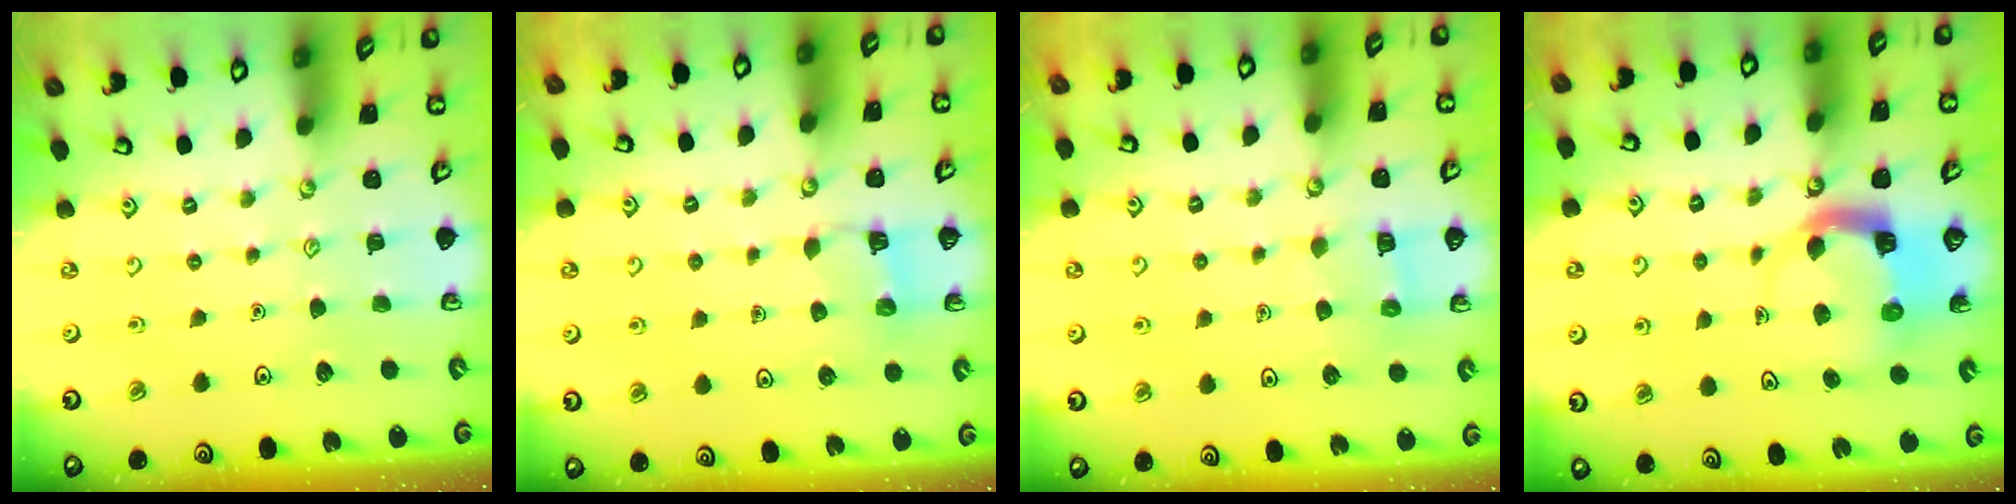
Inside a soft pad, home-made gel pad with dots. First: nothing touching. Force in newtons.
{"total": 3.9, "press": 3.9, "slide": 0.3}
{"total": 5.5, "press": 5.5, "slide": 0.6}
{"total": 4.8, "press": 4.8, "slide": 0.5}